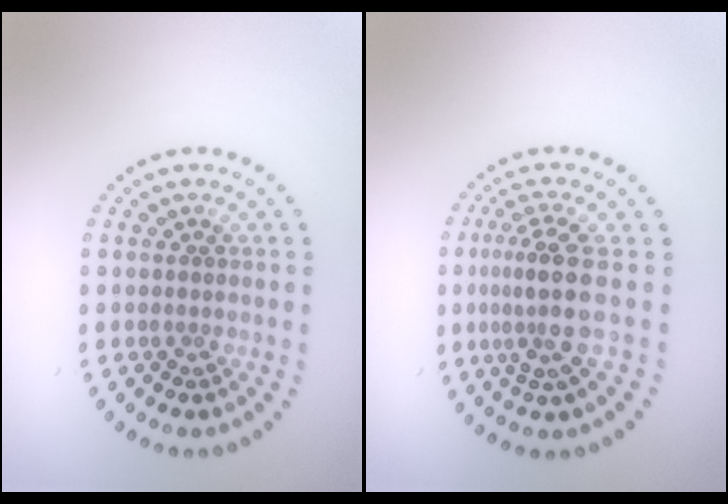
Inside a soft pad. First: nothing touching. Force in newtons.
{"total": 3.8, "press": 2.9, "slide": 2.4}